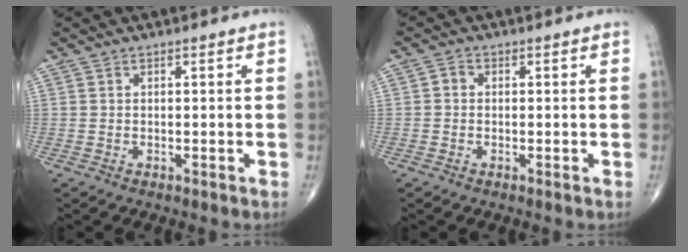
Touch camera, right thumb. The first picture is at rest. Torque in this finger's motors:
{"motor_torque": [-0.28, 0.14, -0.10, -0.12, 0.03]}